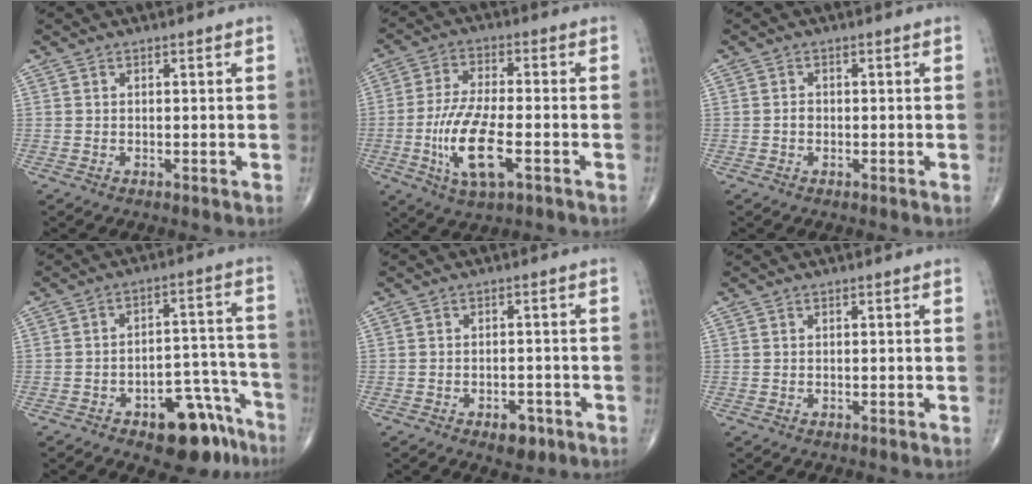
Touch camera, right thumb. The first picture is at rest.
{"total": 12.4, "force": [-3.7, 4.3, 11.0], "torque": [-0.225, 0.008, -0.068]}
{"total": 1.0, "force": [-0.3, 0.8, 0.6], "torque": [-0.005, 0.003, -0.007]}
{"total": 12.8, "force": [-7.9, 6.2, 8.1], "torque": [-0.067, 0.072, -0.104]}
{"total": 4.0, "force": [-2.2, 2.3, 2.5], "torque": [-0.022, 0.008, -0.026]}
{"total": 0.0}